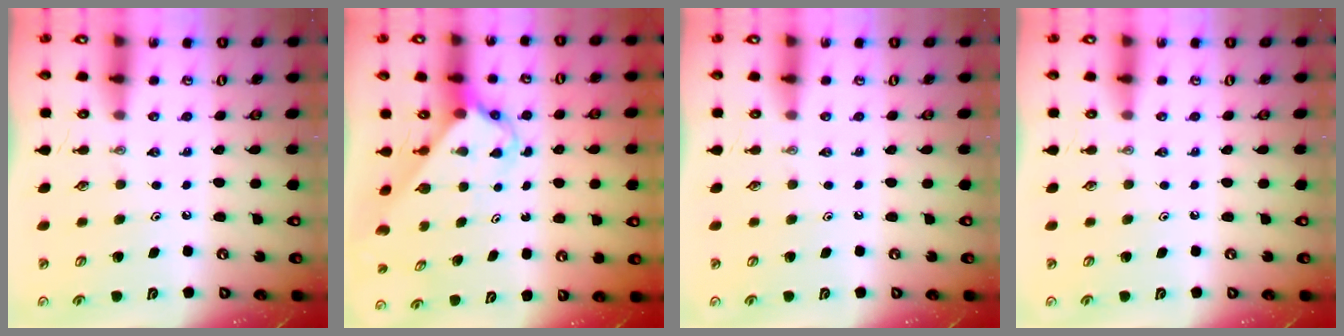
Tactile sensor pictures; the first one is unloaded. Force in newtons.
{"total": 2.7, "press": 2.7, "slide": 0.3}
{"total": 0.0}
{"total": 0.0}